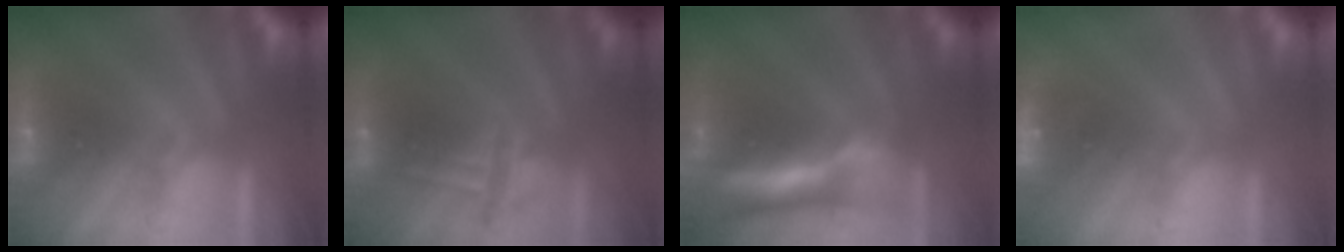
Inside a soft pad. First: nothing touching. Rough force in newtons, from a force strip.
{"total": 2.8}
{"total": 7.1}
{"total": 4.5}